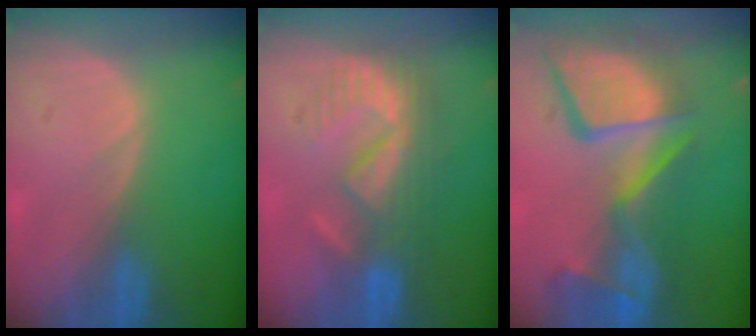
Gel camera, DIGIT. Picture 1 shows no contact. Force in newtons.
{"total": 9.0, "press": 8.1, "slide": 4.0}
{"total": 13.8, "press": 11.3, "slide": 8.0}